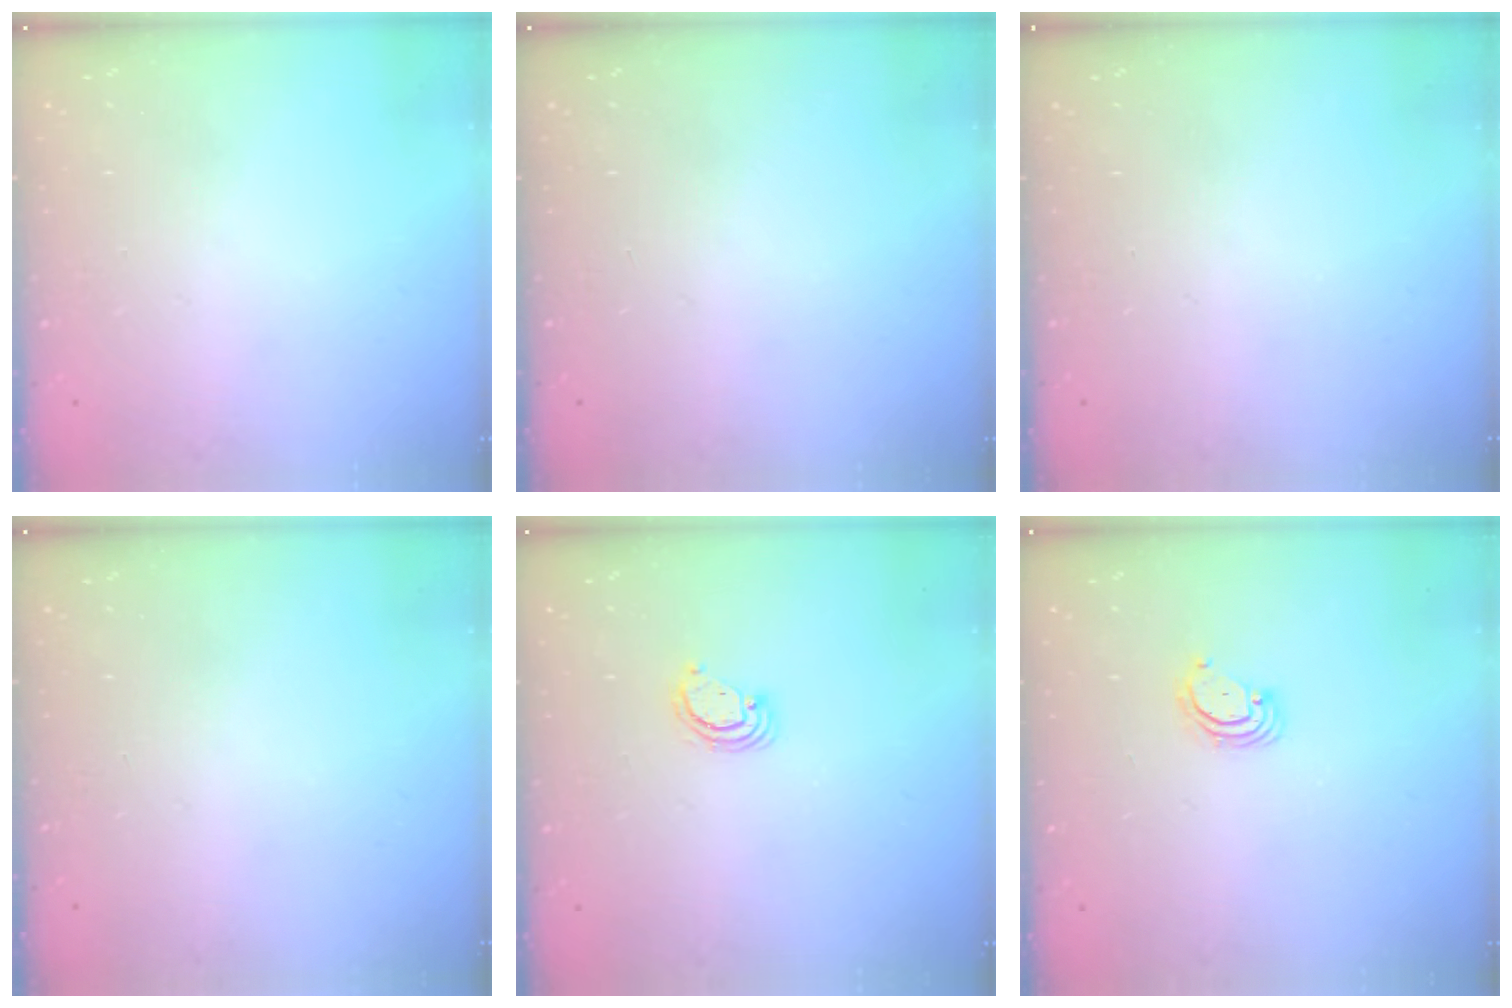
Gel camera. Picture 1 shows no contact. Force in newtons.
{"total": 0.0}
{"total": 0.0}
{"total": 0.0}
{"total": 2.9, "press": 2.9, "slide": 0.3}
{"total": 3.8, "press": 3.8, "slide": 0.4}